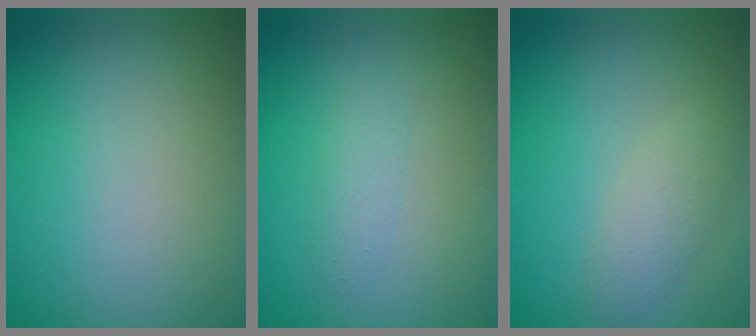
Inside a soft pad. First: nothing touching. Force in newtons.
{"total": 1.2, "press": 1.2, "slide": 0.1}
{"total": 2.2, "press": 2.2, "slide": 0.0}